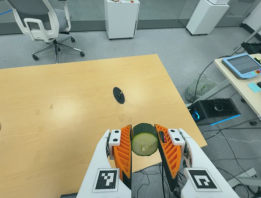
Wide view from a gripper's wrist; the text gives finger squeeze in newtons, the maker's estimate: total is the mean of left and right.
{"total": 11.0, "left": 10.0, "right": 12.0}